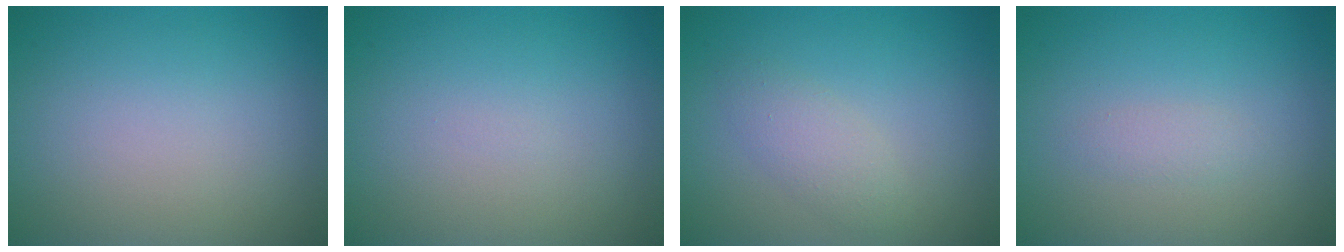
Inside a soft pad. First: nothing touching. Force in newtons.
{"total": 0.0}
{"total": 2.0, "press": 2.0, "slide": 0.2}
{"total": 0.9, "press": 0.9, "slide": 0.0}